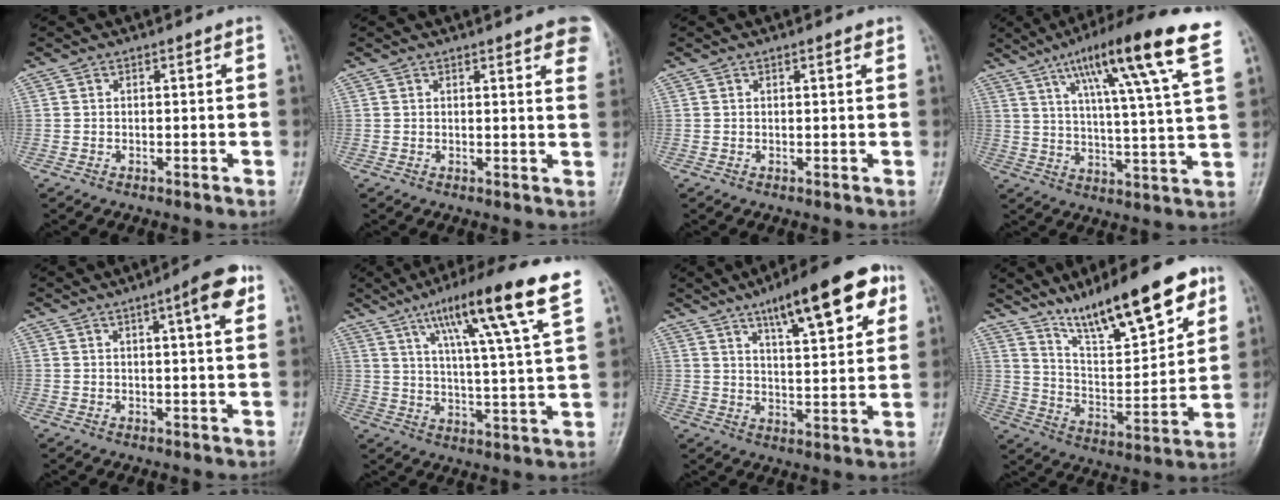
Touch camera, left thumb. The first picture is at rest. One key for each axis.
{"total": 10.1, "fx": 6.4, "fy": 2.4, "fz": 7.5, "tx": -0.067, "ty": -0.016, "tz": 0.063}
{"total": 1.2, "fx": 0.8, "fy": 0.2, "fz": 0.9, "tx": -0.012, "ty": -0.002, "tz": 0.009}
{"total": 19.5, "fx": 11.1, "fy": 1.2, "fz": 16.0, "tx": -0.239, "ty": -0.031, "tz": 0.163}
{"total": 7.5, "fx": 3.5, "fy": 1.3, "fz": 6.6, "tx": -0.086, "ty": -0.005, "tz": 0.044}
{"total": 17.9, "fx": 10.5, "fy": 1.1, "fz": 14.5, "tx": -0.220, "ty": -0.036, "tz": 0.160}
{"total": 17.4, "fx": 9.1, "fy": 5.1, "fz": 14.0, "tx": -0.176, "ty": -0.024, "tz": 0.134}
{"total": 19.8, "fx": 13.1, "fy": 5.3, "fz": 13.8, "tx": -0.187, "ty": -0.055, "tz": 0.227}